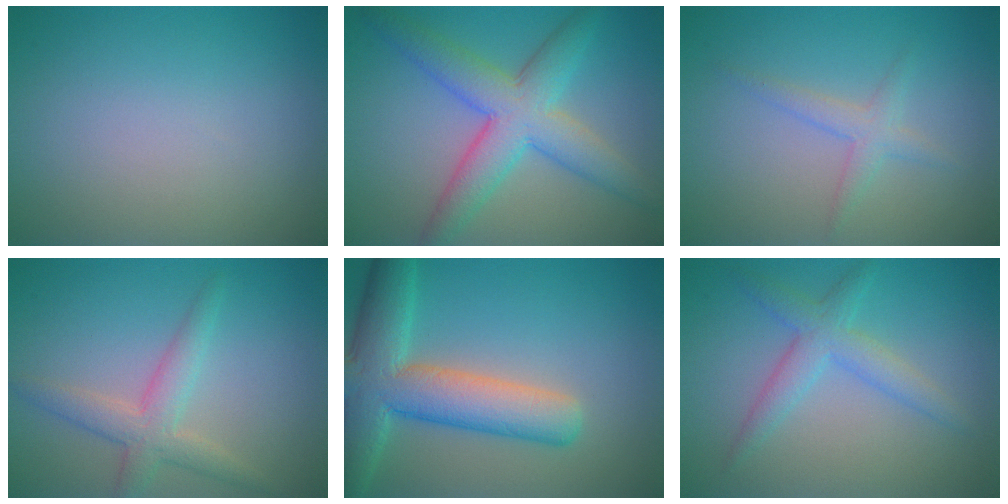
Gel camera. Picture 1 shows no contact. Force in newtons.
{"total": 6.7, "press": 6.7, "slide": 0.2}
{"total": 1.8, "press": 1.8, "slide": 0.0}
{"total": 3.3, "press": 3.3, "slide": 0.2}
{"total": 8.6, "press": 8.6, "slide": 0.6}
{"total": 3.2, "press": 3.2, "slide": 0.1}